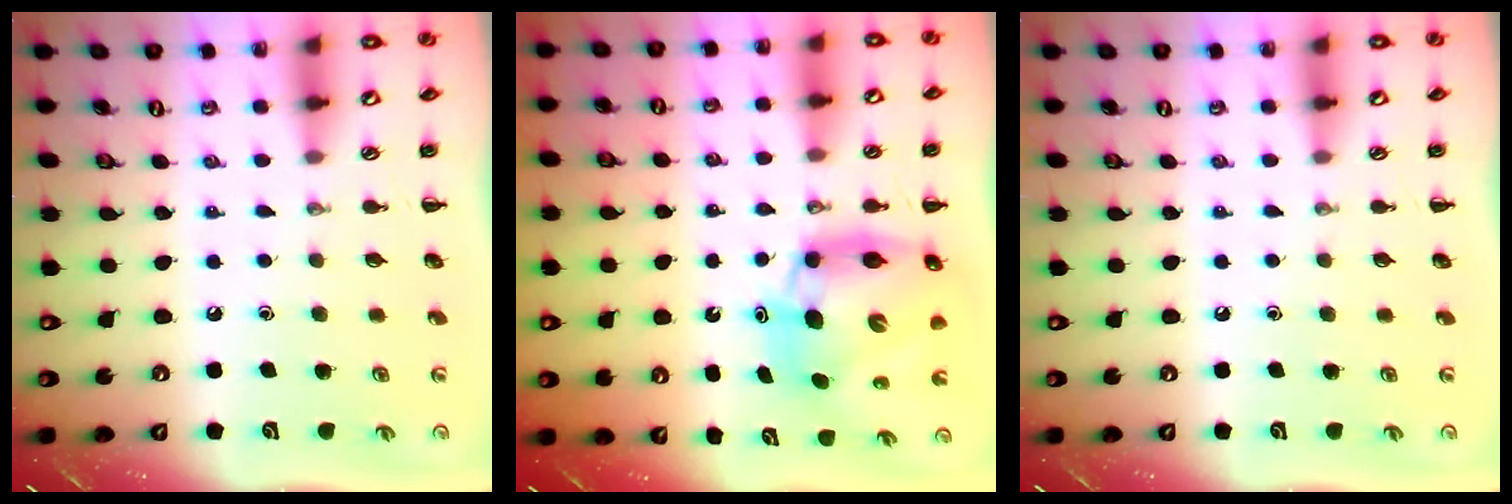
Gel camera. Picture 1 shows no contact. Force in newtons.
{"total": 11.8, "press": 11.2, "slide": 3.7}
{"total": 0.0}